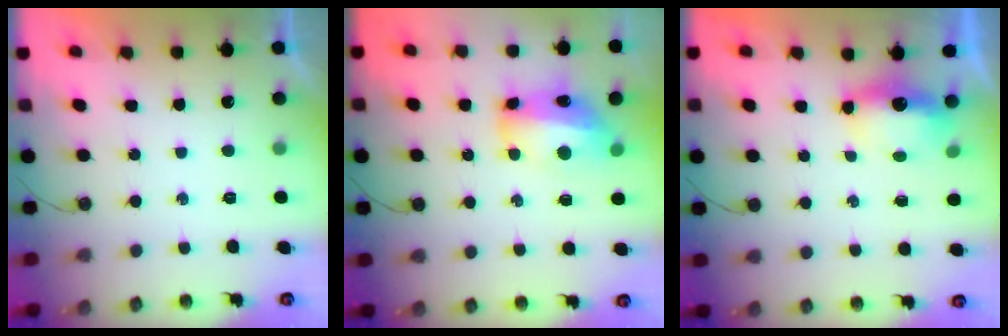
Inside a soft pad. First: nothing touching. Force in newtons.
{"total": 12.4, "press": 12.3, "slide": 1.5}
{"total": 10.4, "press": 7.4, "slide": 7.4}